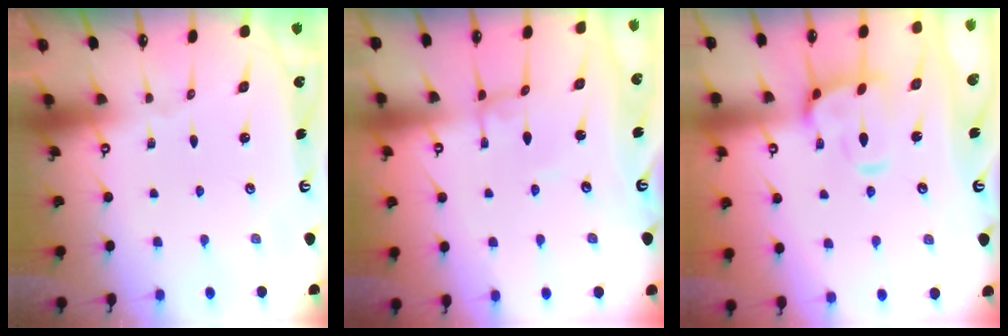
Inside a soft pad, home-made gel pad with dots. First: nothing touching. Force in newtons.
{"total": 1.3, "press": 1.2, "slide": 0.3}
{"total": 4.5, "press": 4.4, "slide": 0.7}